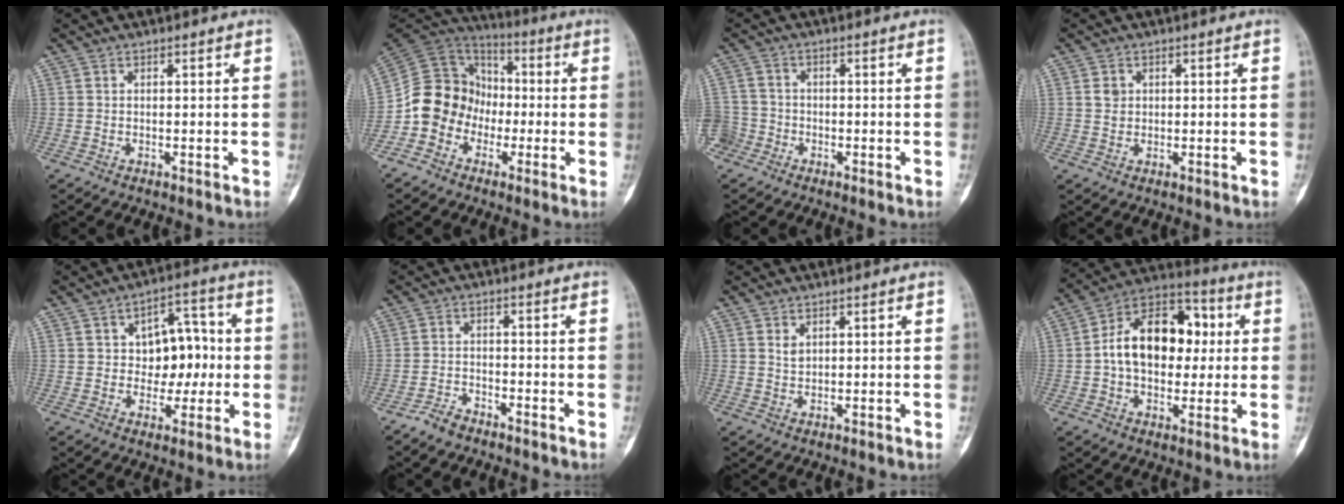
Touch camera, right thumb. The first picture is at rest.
{"total": 13.7, "force": [-3.9, 12.1, 5.2], "torque": [-0.058, 0.068, -0.080]}
{"total": 5.1, "force": [-2.5, 4.4, 0.6], "torque": [-0.005, 0.019, -0.051]}
{"total": 2.2, "force": [0.7, 1.9, 0.9], "torque": [-0.008, -0.003, 0.014]}
{"total": 10.0, "force": [0.5, 6.8, 7.3], "torque": [-0.052, 0.022, 0.006]}
{"total": 3.2, "force": [-2.8, 1.0, 1.1], "torque": [-0.024, 0.017, -0.054]}
{"total": 1.5, "force": [0.9, 0.9, 0.9], "torque": [-0.007, -0.006, 0.020]}
{"total": 17.6, "force": [1.4, 11.9, 12.9], "torque": [-0.166, 0.032, 0.013]}